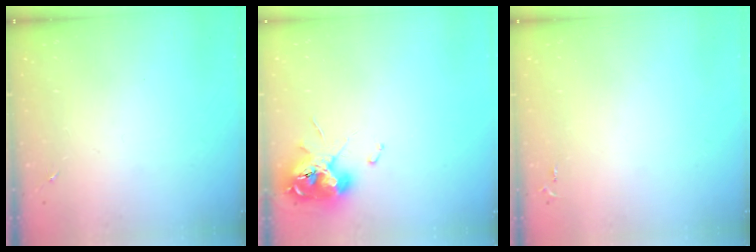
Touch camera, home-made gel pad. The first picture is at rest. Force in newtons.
{"total": 11.8, "press": 11.7, "slide": 1.4}
{"total": 2.6, "press": 2.6, "slide": 0.3}